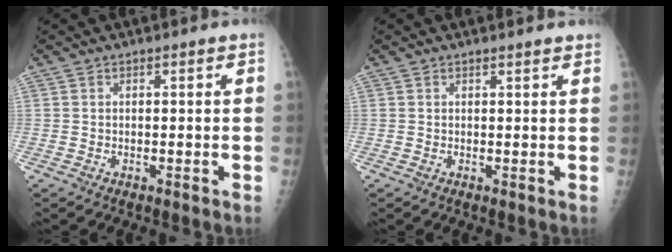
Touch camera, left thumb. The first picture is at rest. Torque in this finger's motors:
{"motor_torque": [0.04, 0.23, -0.16, -0.06, 0.02]}